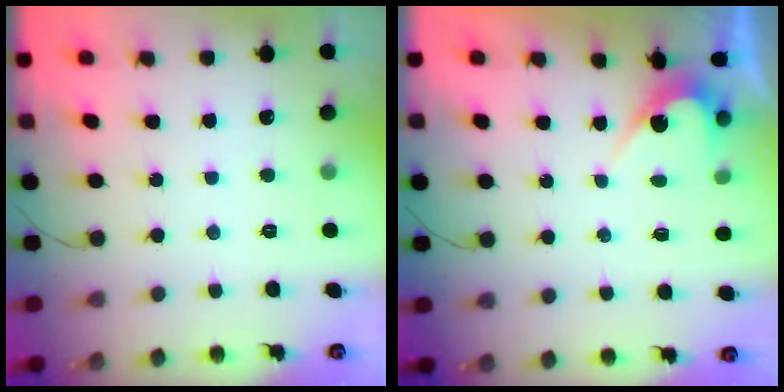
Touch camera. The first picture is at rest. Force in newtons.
{"total": 3.3, "press": 3.3, "slide": 0.1}